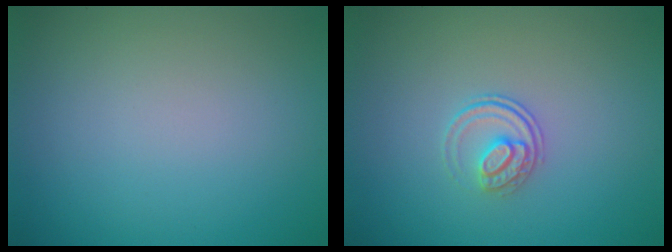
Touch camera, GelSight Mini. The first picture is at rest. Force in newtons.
{"total": 2.0, "press": 1.4, "slide": 1.3}